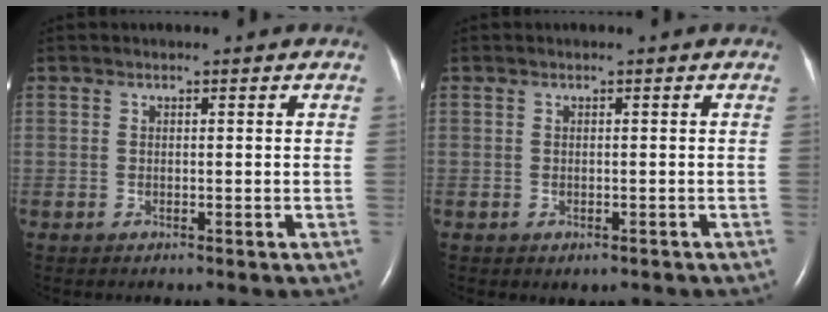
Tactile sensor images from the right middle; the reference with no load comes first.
{"total": 1.0, "force": [-0.5, 0.6, 0.5], "torque": [-0.010, -0.001, -0.001]}